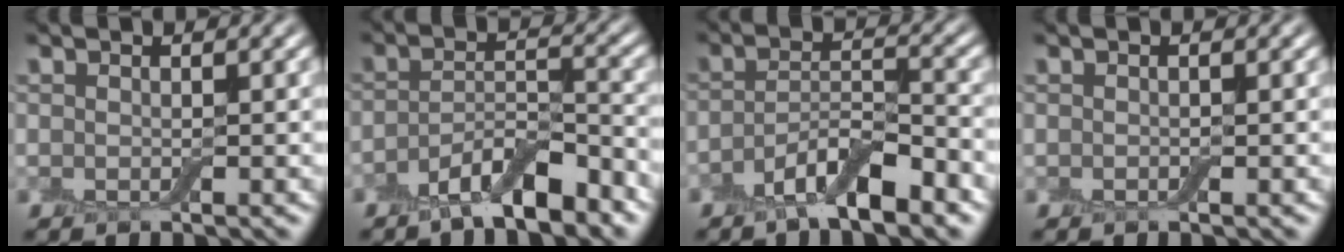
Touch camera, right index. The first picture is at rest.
{"total": 5.4, "force": [-3.7, 1.5, 3.6], "torque": [-0.061, -0.001, -0.068]}
{"total": 5.4, "force": [-3.4, 1.5, 4.0], "torque": [-0.069, -0.002, -0.064]}
{"total": 0.0}